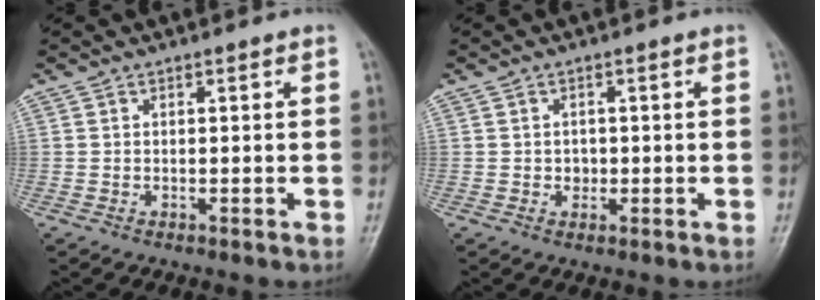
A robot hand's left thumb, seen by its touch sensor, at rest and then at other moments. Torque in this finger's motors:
{"motor_torque": [-0.51, -0.06, 0.09, -0.06, 0.00]}